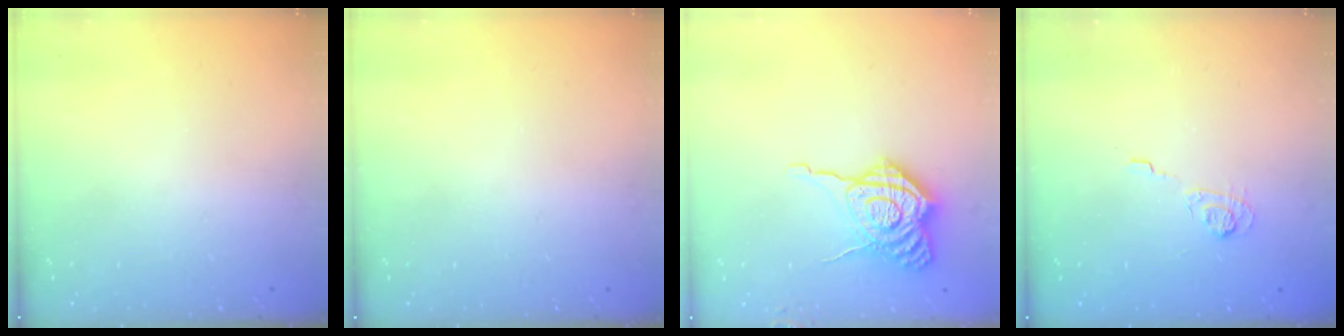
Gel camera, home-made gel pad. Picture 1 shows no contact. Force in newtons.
{"total": 0.0}
{"total": 13.4, "press": 13.4, "slide": 1.2}
{"total": 3.3, "press": 2.9, "slide": 1.6}